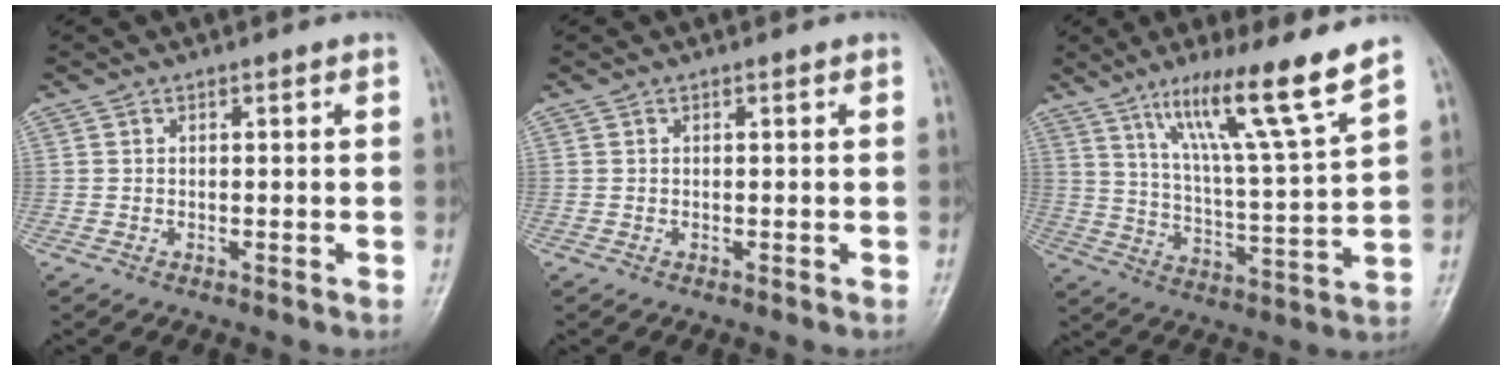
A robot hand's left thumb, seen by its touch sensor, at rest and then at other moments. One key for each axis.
{"total": 0.0}
{"total": 15.5, "fx": 10.2, "fy": 0.1, "fz": 11.7, "tx": -0.191, "ty": -0.055, "tz": 0.175}